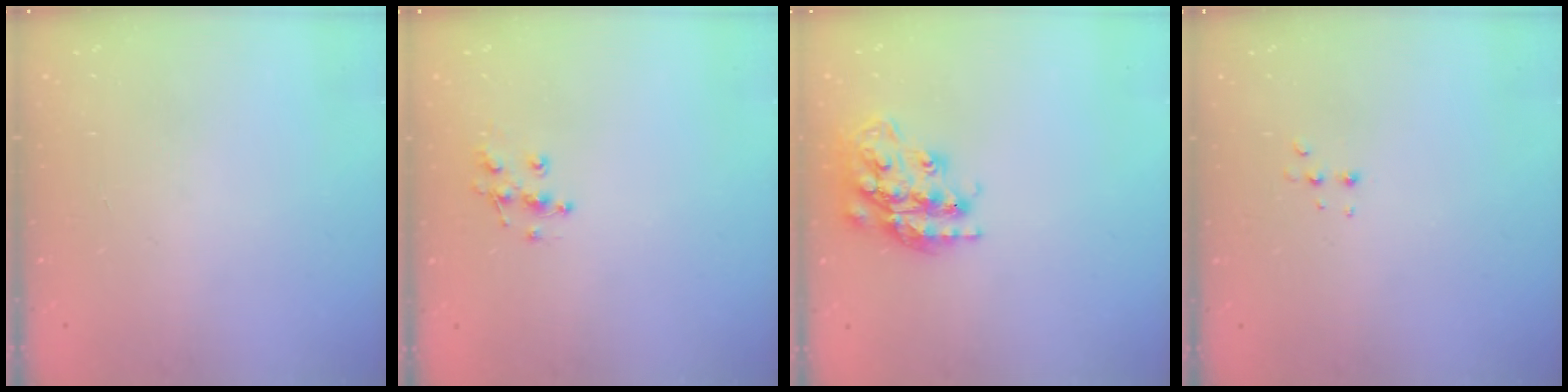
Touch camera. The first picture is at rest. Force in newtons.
{"total": 7.8, "press": 7.7, "slide": 0.5}
{"total": 19.3, "press": 19.3, "slide": 1.4}
{"total": 4.2, "press": 4.1, "slide": 0.9}